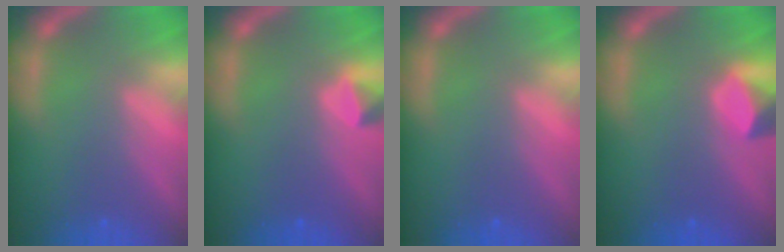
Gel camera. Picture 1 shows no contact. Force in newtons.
{"total": 1.4}
{"total": 0.0}
{"total": 3.0}